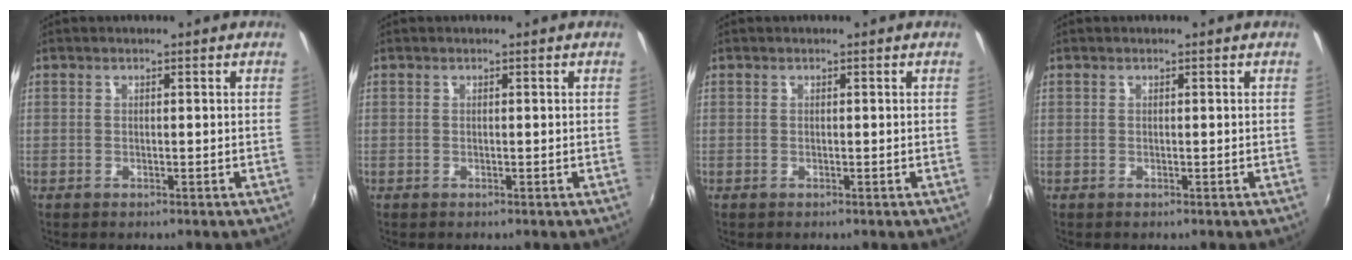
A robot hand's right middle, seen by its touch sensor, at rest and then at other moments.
{"total": 0.0}
{"total": 0.0}
{"total": 0.0}